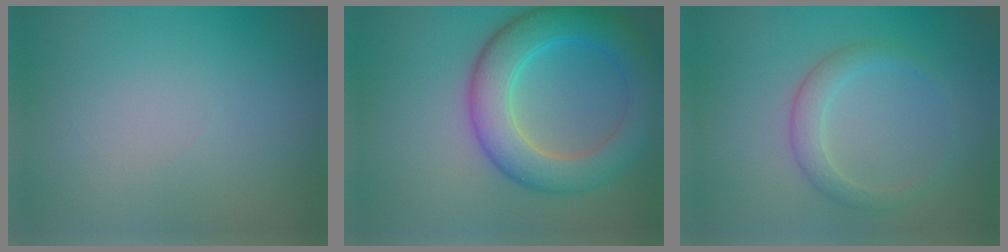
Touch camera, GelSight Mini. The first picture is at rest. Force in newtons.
{"total": 7.3, "press": 7.3, "slide": 0.1}
{"total": 2.3, "press": 2.3, "slide": 0.1}